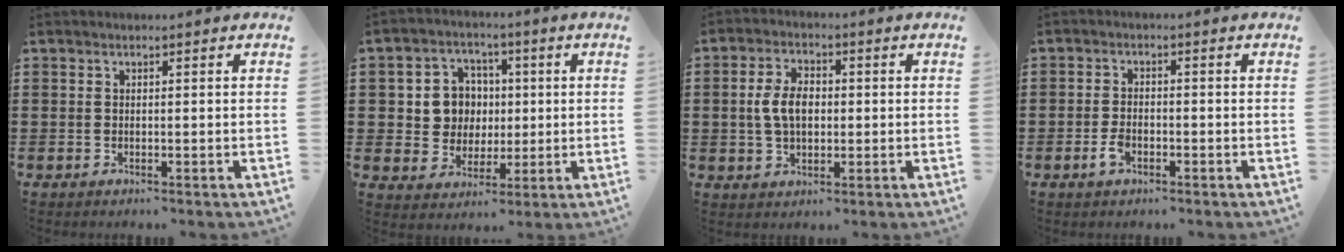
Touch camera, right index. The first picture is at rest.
{"total": 7.0, "force": [0.7, 6.6, 2.4], "torque": [-0.068, 0.017, 0.013]}
{"total": 6.0, "force": [0.2, 3.8, 4.7], "torque": [-0.110, 0.010, -0.004]}
{"total": 2.8, "force": [-1.2, 1.4, 2.1], "torque": [-0.054, -0.003, -0.026]}